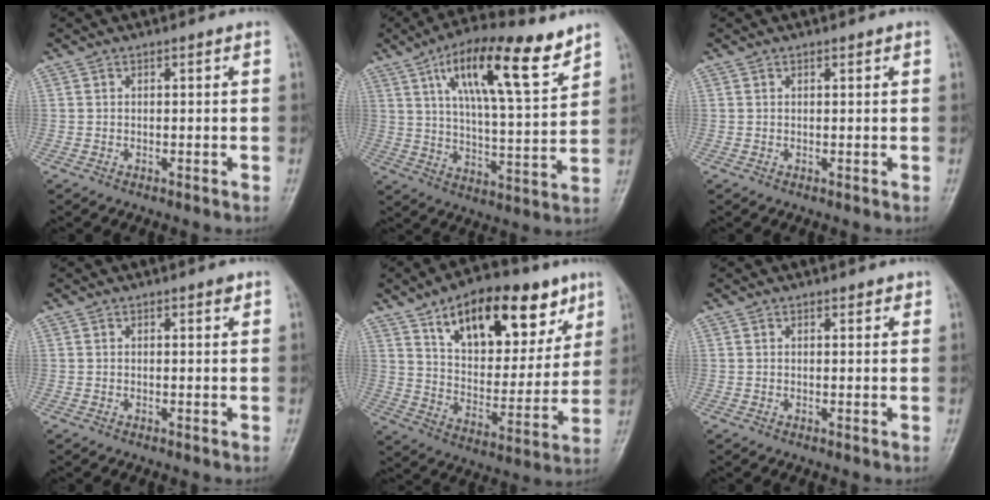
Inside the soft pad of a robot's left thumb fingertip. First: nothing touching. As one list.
[{"total": 18.0, "force": [10.2, 5.1, 14.0], "torque": [-0.207, -0.036, 0.171]}, {"total": 0.5, "force": [0.4, 0.2, 0.3], "torque": [-0.004, -0.002, 0.005]}, {"total": 1.1, "force": [0.7, 0.4, 0.7], "torque": [-0.006, -0.002, 0.007]}, {"total": 23.1, "force": [12.6, 11.6, 15.6], "torque": [-0.189, -0.034, 0.204]}, {"total": 1.4, "force": [1.0, 0.7, 0.6], "torque": [0.001, -0.005, 0.010]}]